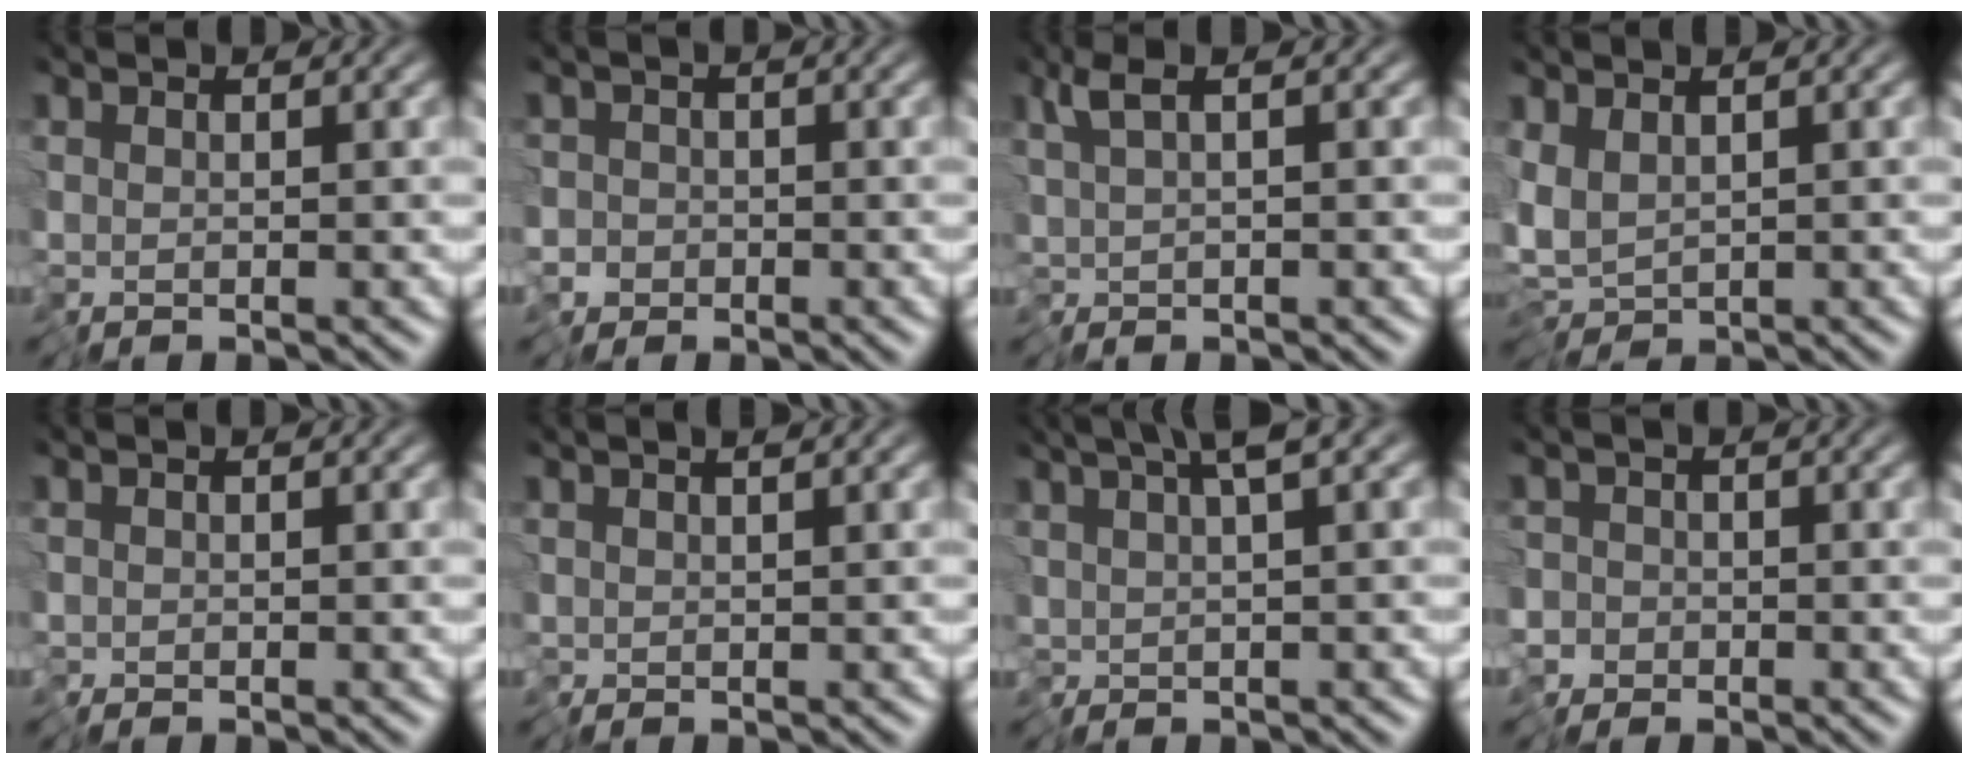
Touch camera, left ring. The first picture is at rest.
{"total": 1.8, "force": [-1.1, 1.3, 0.1], "torque": [-0.004, -0.008, -0.026]}
{"total": 2.0, "force": [0.5, 0.5, 1.9], "torque": [-0.044, 0.003, 0.013]}
{"total": 3.5, "force": [-0.4, 2.0, 2.8], "torque": [-0.064, 0.000, -0.018]}
{"total": 0.0}
{"total": 1.4, "force": [0.9, 0.3, 1.0], "torque": [-0.019, 0.006, 0.008]}
{"total": 4.3, "force": [2.3, 0.9, 3.5], "torque": [-0.061, 0.014, 0.042]}
{"total": 1.7, "force": [-1.1, 1.4, 0.0], "torque": [-0.003, -0.007, -0.026]}